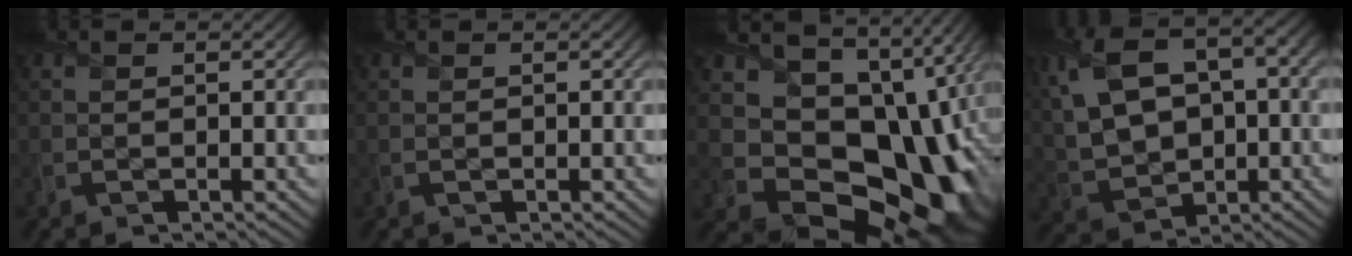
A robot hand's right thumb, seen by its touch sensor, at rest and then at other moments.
{"total": 0.0}
{"total": 17.8, "force": [0.7, 13.6, 11.4], "torque": [-0.191, -0.050, 0.060]}
{"total": 14.0, "force": [3.1, 8.8, 10.4], "torque": [-0.259, 0.008, 0.075]}